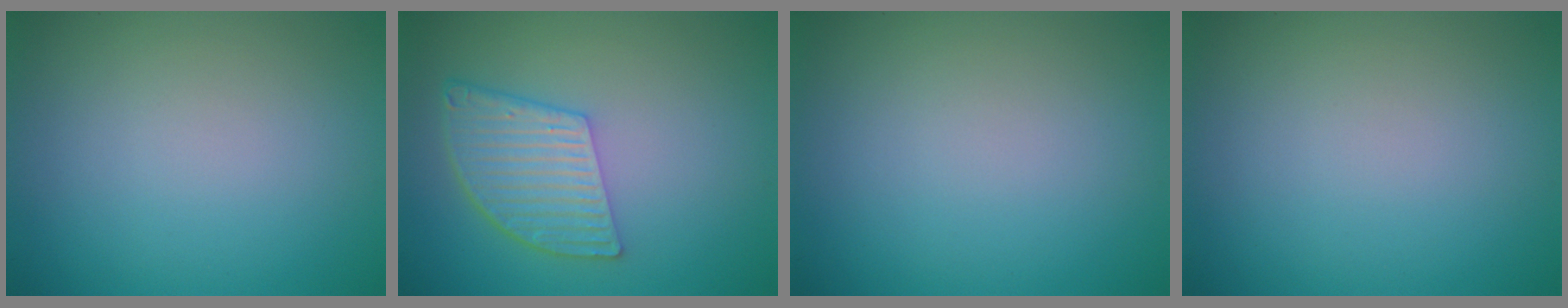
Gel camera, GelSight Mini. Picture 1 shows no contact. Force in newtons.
{"total": 5.6, "press": 4.3, "slide": 3.6}
{"total": 0.0}
{"total": 0.0}